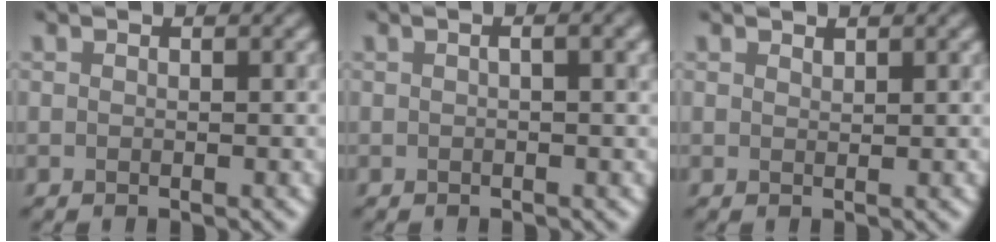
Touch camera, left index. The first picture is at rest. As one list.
[{"total": 4.0, "force": [1.2, 1.7, 3.4], "torque": [-0.028, 0.018, -0.009]}, {"total": 0.6, "force": [0.6, 0.1, 0.0], "torque": [-0.002, 0.003, 0.011]}]